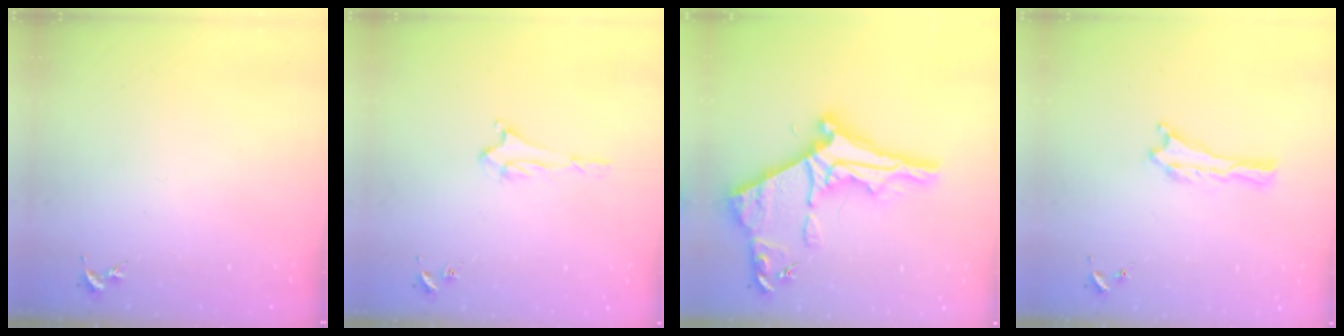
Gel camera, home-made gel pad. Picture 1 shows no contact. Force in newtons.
{"total": 1.5, "press": 1.5, "slide": 0.2}
{"total": 10.1, "press": 10.1, "slide": 1.0}
{"total": 0.0}